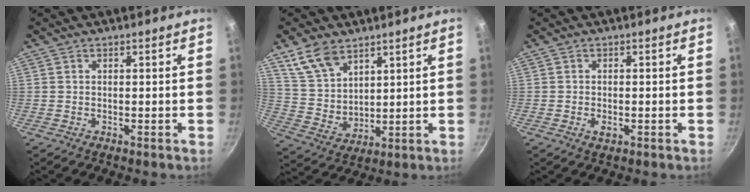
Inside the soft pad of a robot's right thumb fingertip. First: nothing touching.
{"total": 9.9, "force": [6.4, 5.8, 4.8], "torque": [-0.070, -0.029, 0.140]}
{"total": 1.9, "force": [-0.6, 1.0, 1.4], "torque": [-0.027, 0.000, -0.011]}